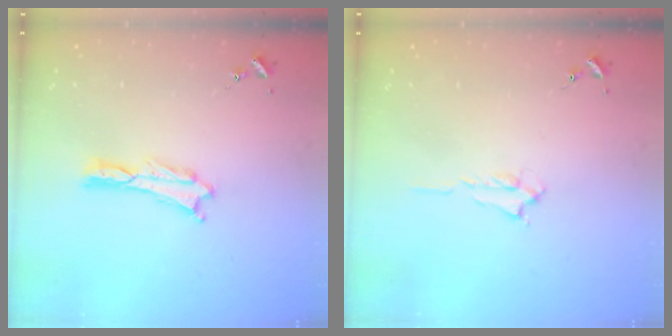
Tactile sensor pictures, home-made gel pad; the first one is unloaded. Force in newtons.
{"total": 0.7, "press": 0.6, "slide": 0.2}